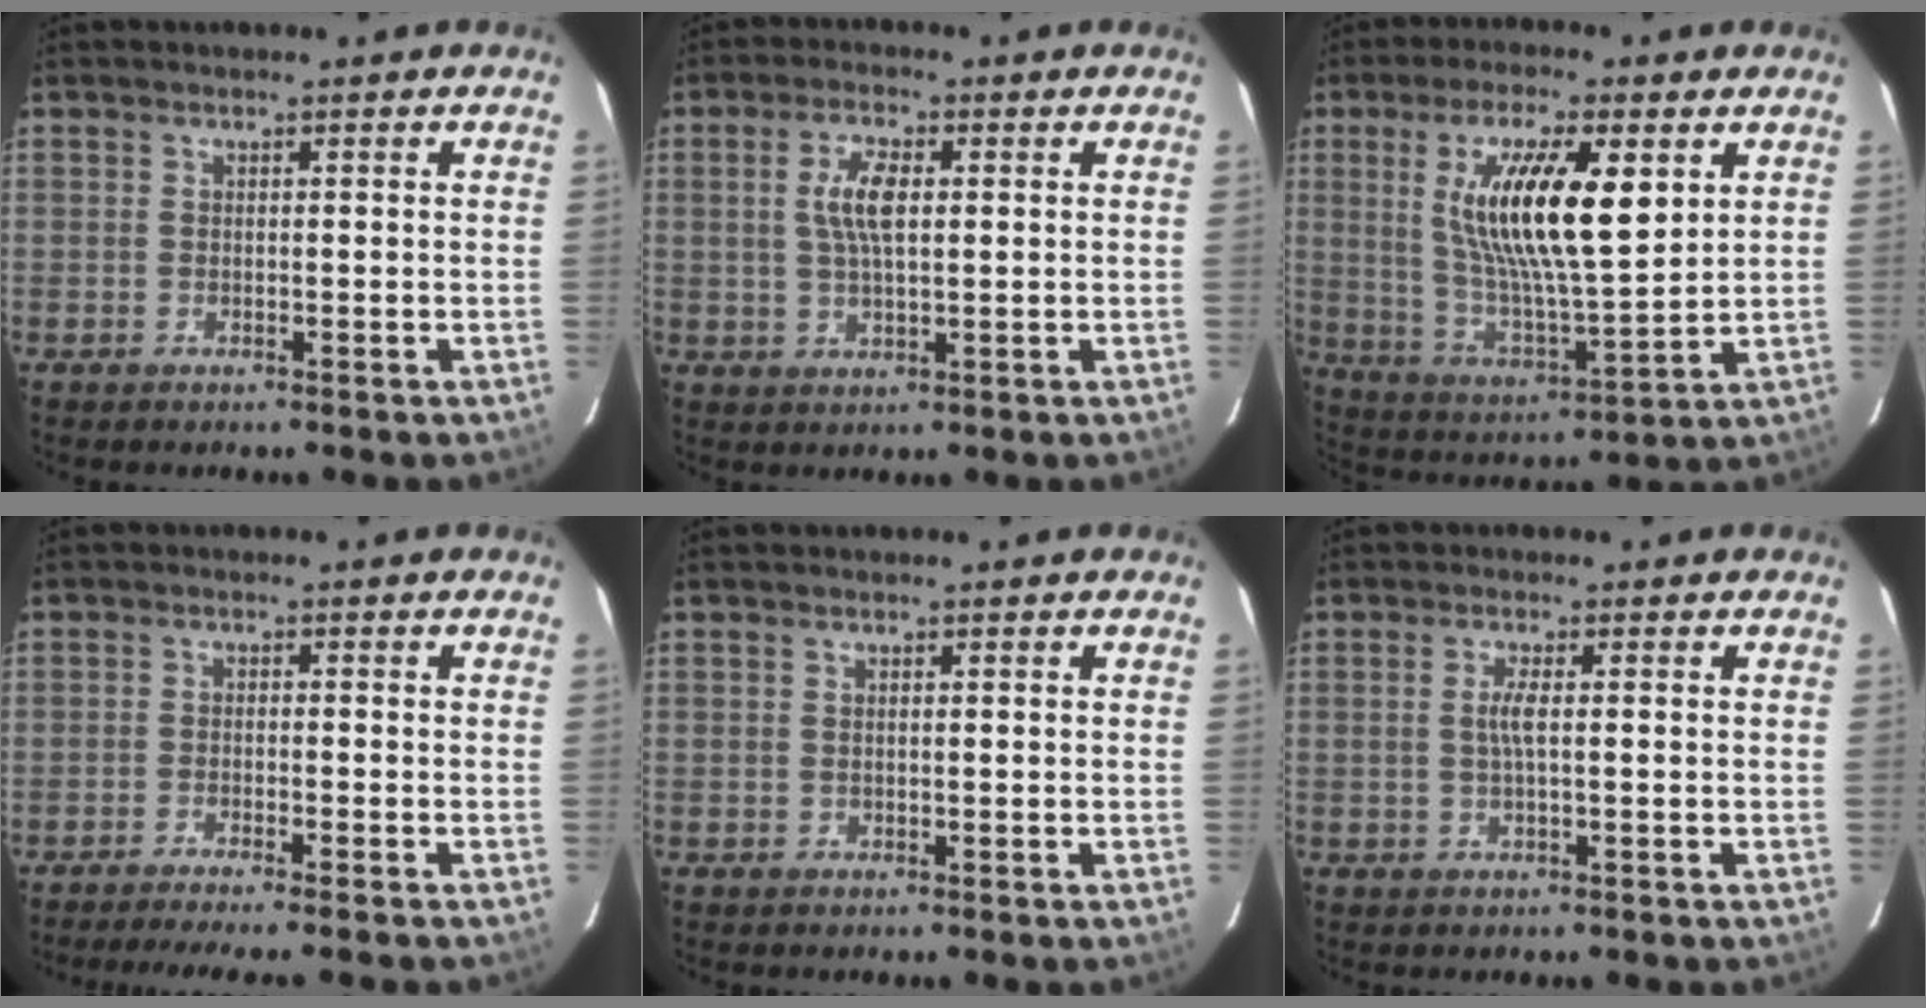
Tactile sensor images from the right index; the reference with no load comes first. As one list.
[{"total": 6.0, "force": [1.1, 2.2, 5.5], "torque": [-0.106, 0.007, 0.021]}, {"total": 17.3, "force": [5.4, 4.2, 15.9], "torque": [-0.294, -0.003, 0.104]}, {"total": 7.8, "force": [-6.9, -0.9, 3.5], "torque": [-0.072, -0.015, -0.107]}, {"total": 0.0}, {"total": 2.3, "force": [0.1, 0.0, 2.3], "torque": [-0.046, 0.001, -0.001]}]